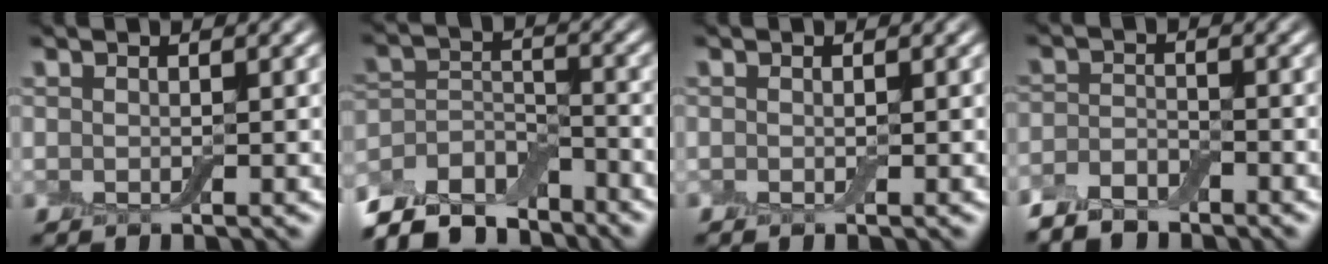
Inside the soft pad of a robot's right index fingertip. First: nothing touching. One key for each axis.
{"total": 8.0, "fx": -6.8, "fy": 3.3, "fz": 2.5, "tx": -0.044, "ty": 0.002, "tz": -0.130}
{"total": 0.0}
{"total": 3.1, "fx": -2.7, "fy": 1.2, "fz": 1.0, "tx": -0.020, "ty": -0.002, "tz": -0.059}